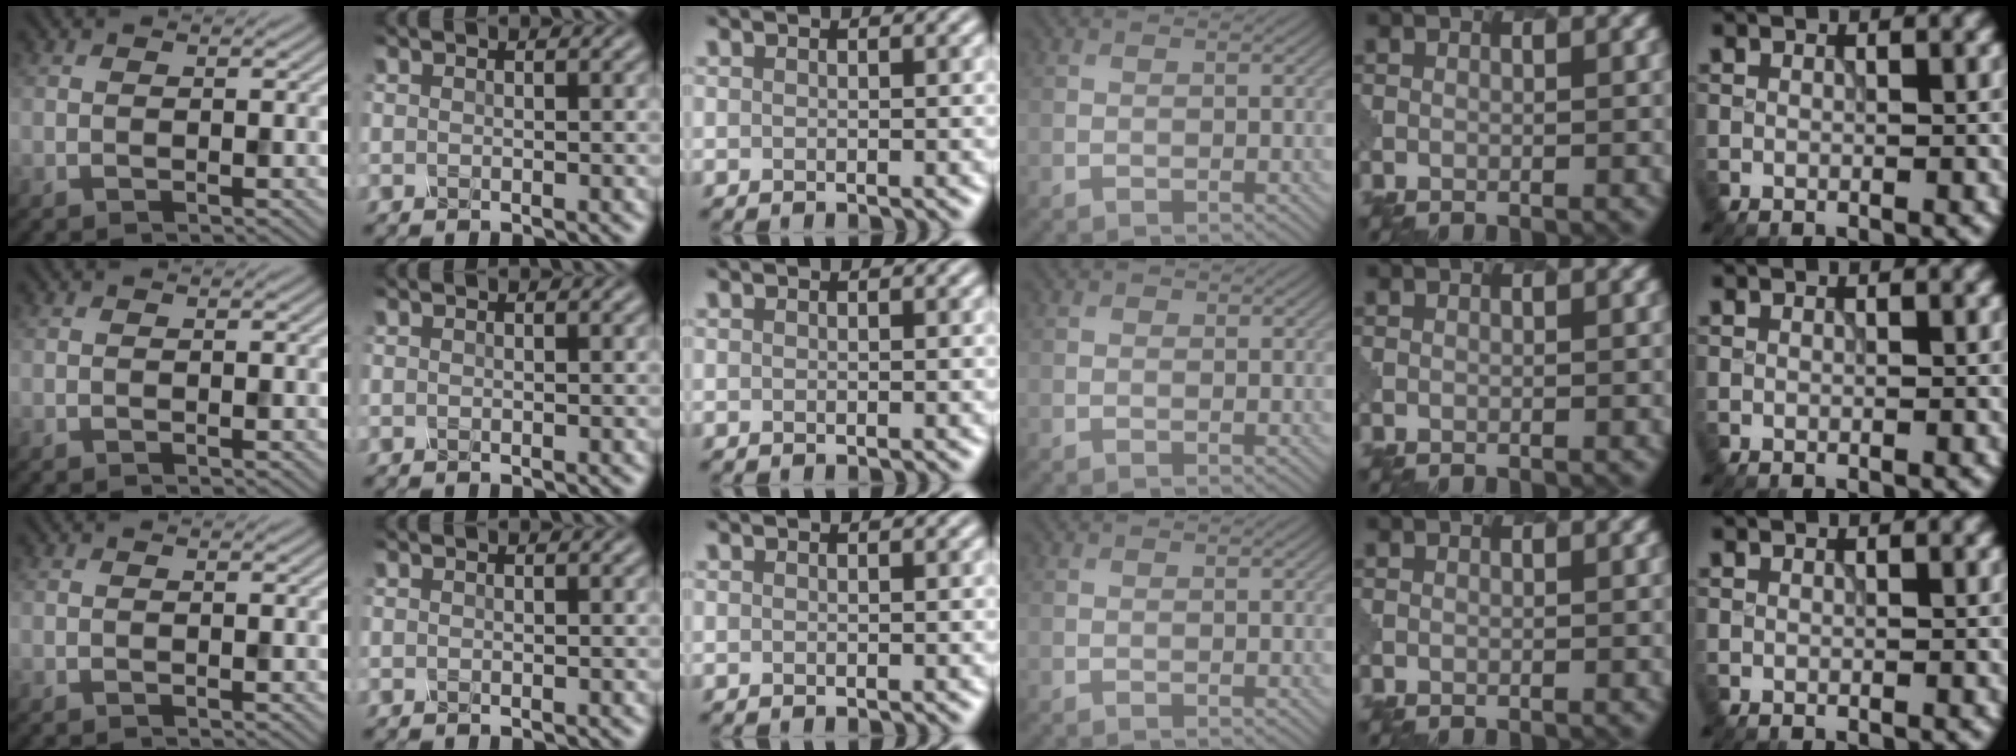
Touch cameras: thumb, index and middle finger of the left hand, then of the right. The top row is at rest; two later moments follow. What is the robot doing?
{"motion": "dispense", "object": "spray bottle"}